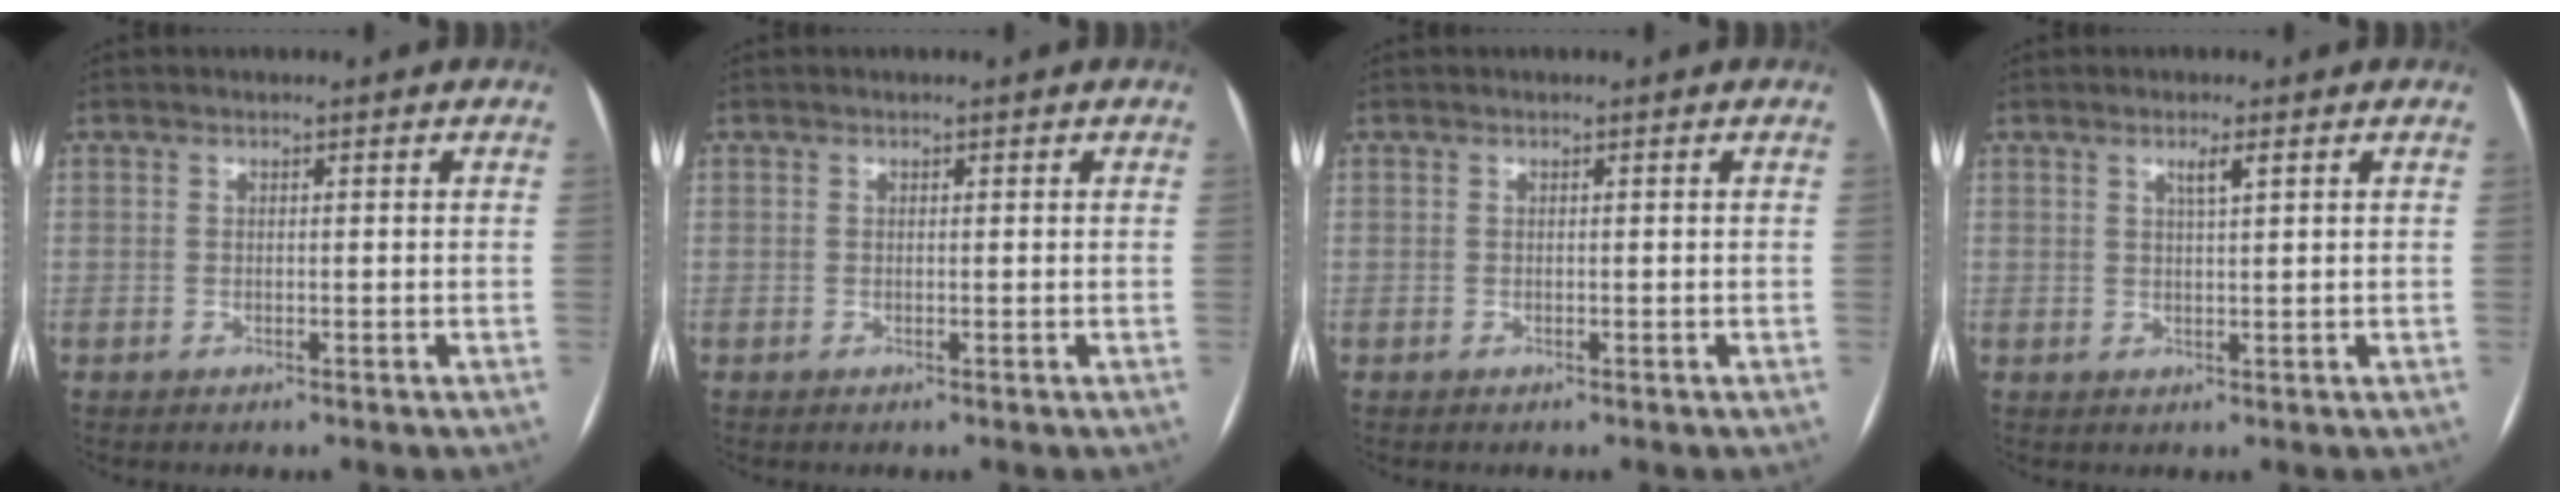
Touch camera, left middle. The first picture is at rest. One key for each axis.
{"total": 0.0}
{"total": 0.0}
{"total": 1.8, "fx": 0.9, "fy": -0.1, "fz": 1.6, "tx": -0.032, "ty": 0.000, "tz": 0.017}